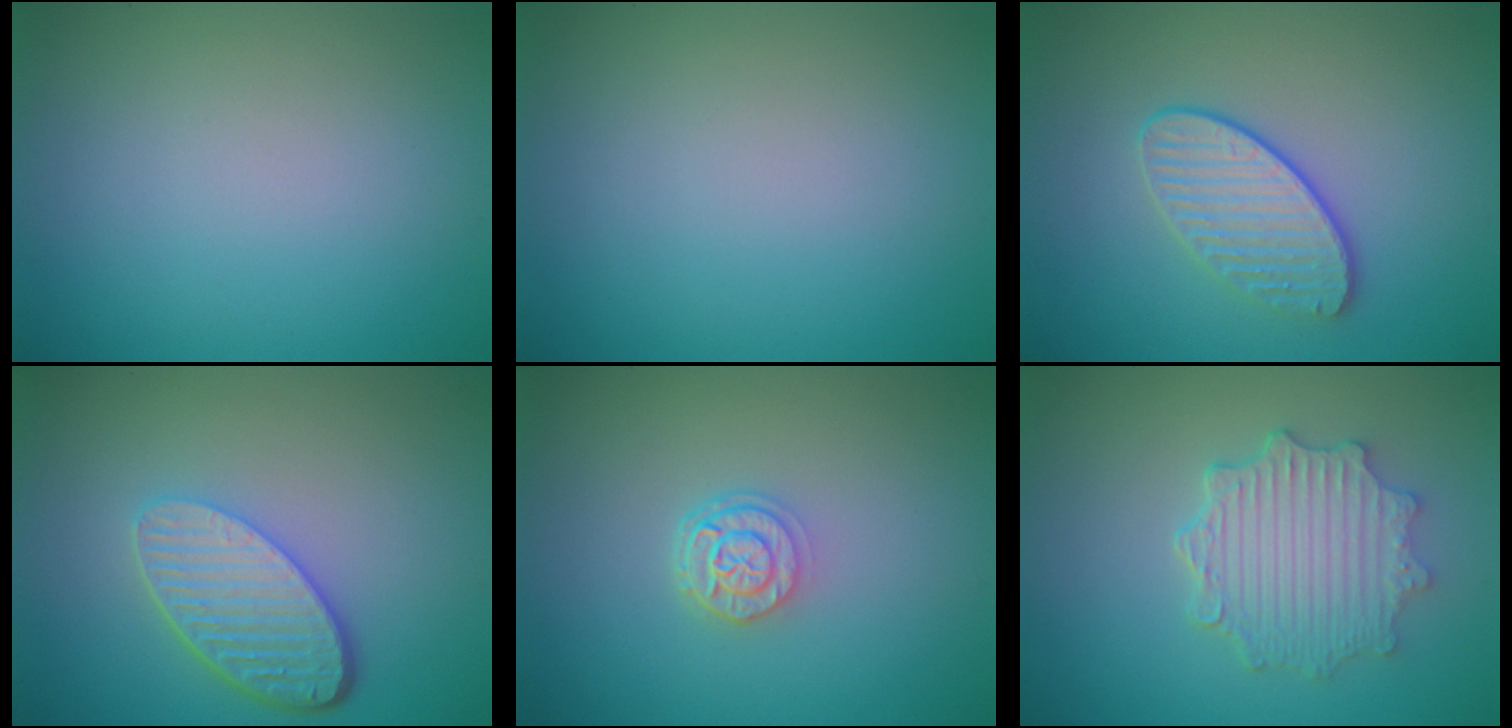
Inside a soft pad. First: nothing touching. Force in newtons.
{"total": 0.0}
{"total": 3.0, "press": 2.8, "slide": 1.2}
{"total": 5.3, "press": 3.9, "slide": 3.6}
{"total": 2.5, "press": 2.0, "slide": 1.5}
{"total": 4.9, "press": 3.8, "slide": 3.0}